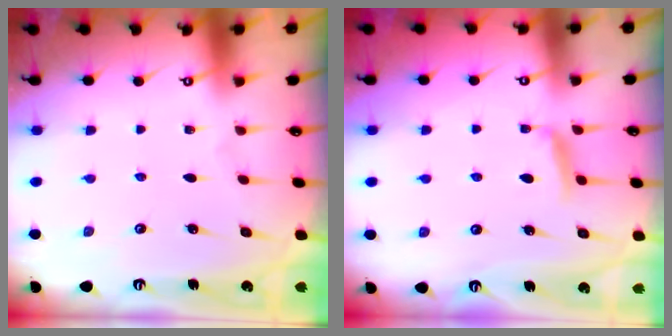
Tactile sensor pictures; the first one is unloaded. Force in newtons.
{"total": 6.2, "press": 6.1, "slide": 1.0}